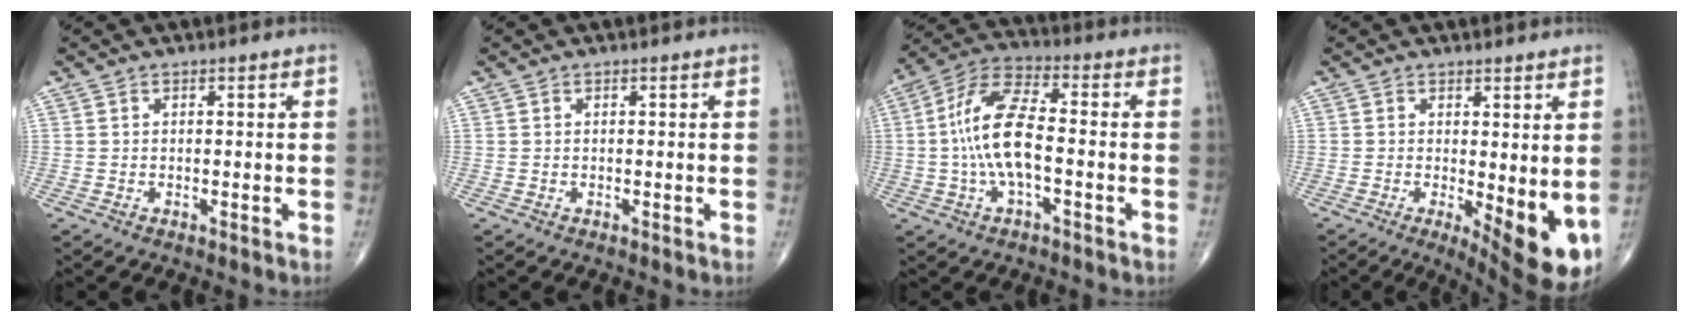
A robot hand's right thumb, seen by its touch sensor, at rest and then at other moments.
{"total": 0.0}
{"total": 12.9, "force": [-1.3, 5.0, 11.8], "torque": [-0.243, 0.035, -0.032]}
{"total": 10.4, "force": [-1.2, 3.6, 9.7], "torque": [-0.125, -0.024, -0.006]}